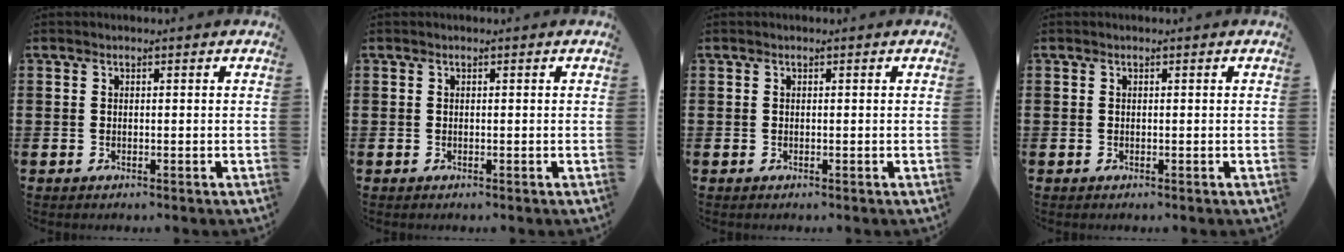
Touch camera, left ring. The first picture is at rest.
{"total": 0.0}
{"total": 0.0}
{"total": 0.0}